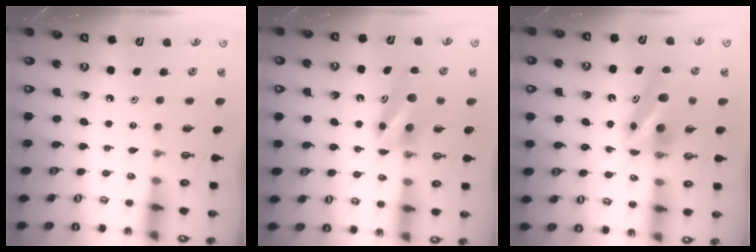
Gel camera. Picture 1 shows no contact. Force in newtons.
{"total": 8.0, "press": 7.3, "slide": 3.2}
{"total": 7.8, "press": 7.7, "slide": 0.6}